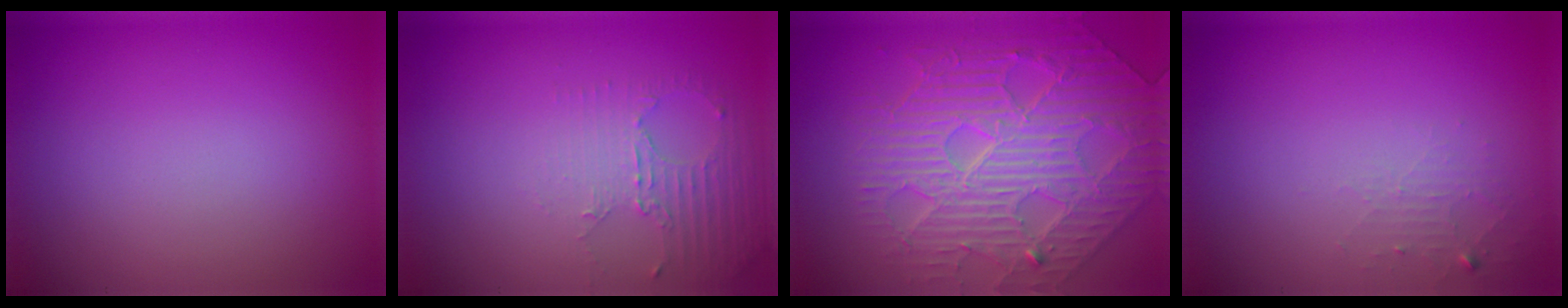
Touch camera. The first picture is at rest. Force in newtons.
{"total": 2.5, "press": 1.7, "slide": 1.8}
{"total": 6.8, "press": 5.8, "slide": 3.5}
{"total": 1.3, "press": 1.3, "slide": 0.2}